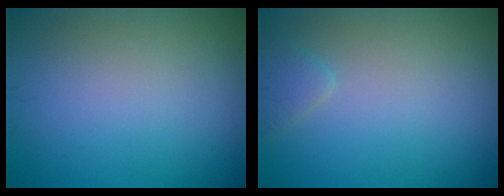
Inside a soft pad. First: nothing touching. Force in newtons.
{"total": 1.4, "press": 1.4, "slide": 0.1}